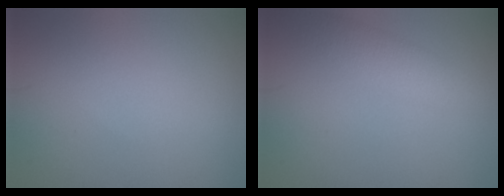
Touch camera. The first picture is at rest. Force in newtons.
{"total": 3.1, "press": 3.1, "slide": 0.2}